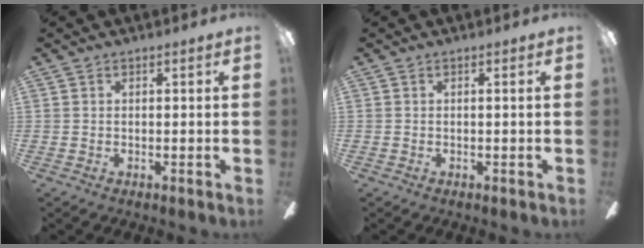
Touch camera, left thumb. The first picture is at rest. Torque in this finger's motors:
{"motor_torque": [-0.38, -0.16, -0.04, 0.23, 0.06]}